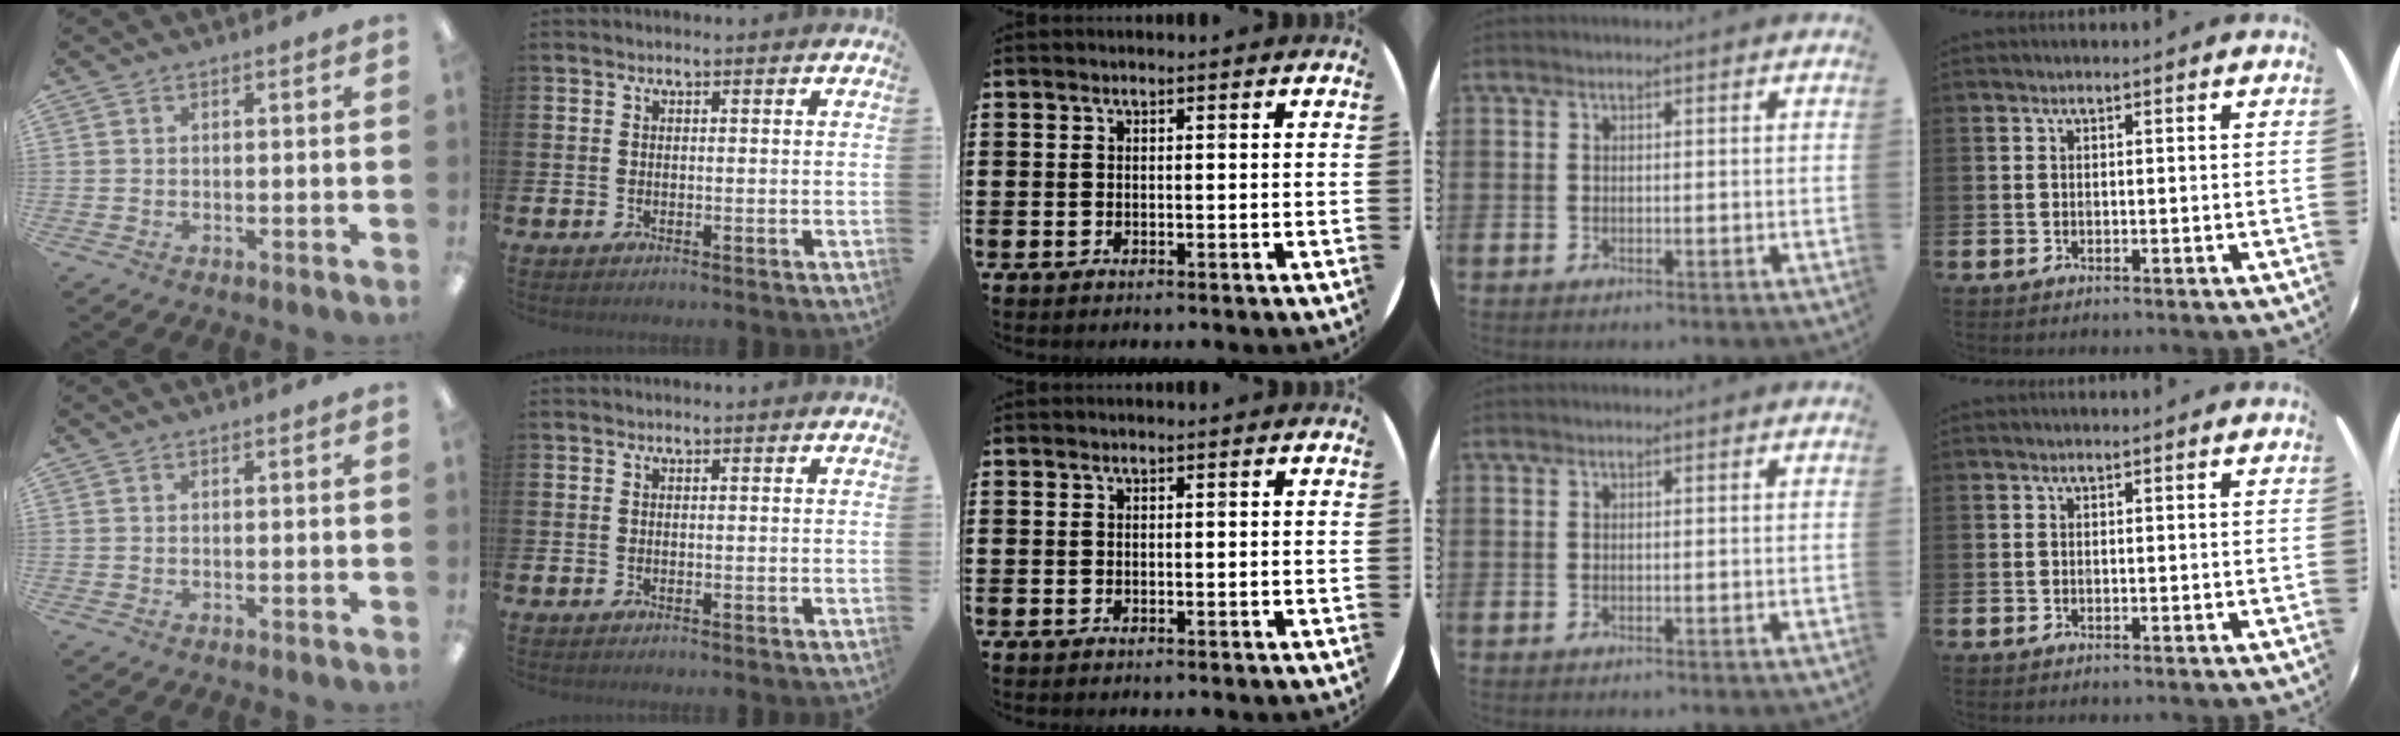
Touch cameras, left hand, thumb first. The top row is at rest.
{}